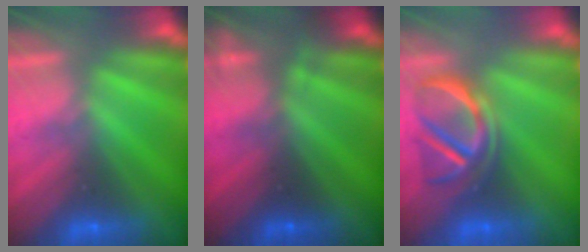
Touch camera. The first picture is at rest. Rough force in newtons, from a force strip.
{"total": 2.4}
{"total": 3.8}